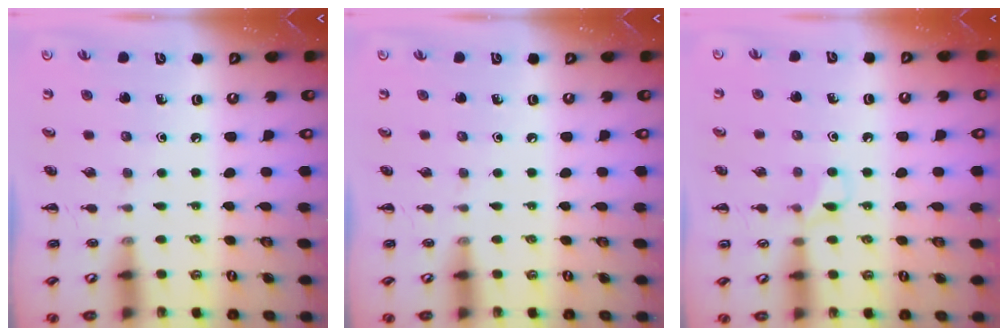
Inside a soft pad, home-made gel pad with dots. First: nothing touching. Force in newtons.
{"total": 0.0}
{"total": 6.4, "press": 6.1, "slide": 1.9}